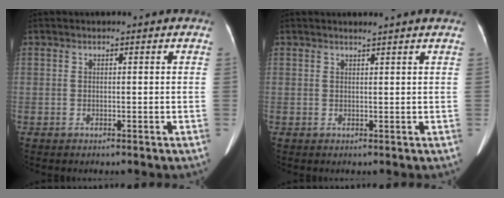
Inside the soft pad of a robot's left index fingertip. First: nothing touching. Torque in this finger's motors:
{"motor_torque": [-0.18, -0.18, 0.02, 0.03]}